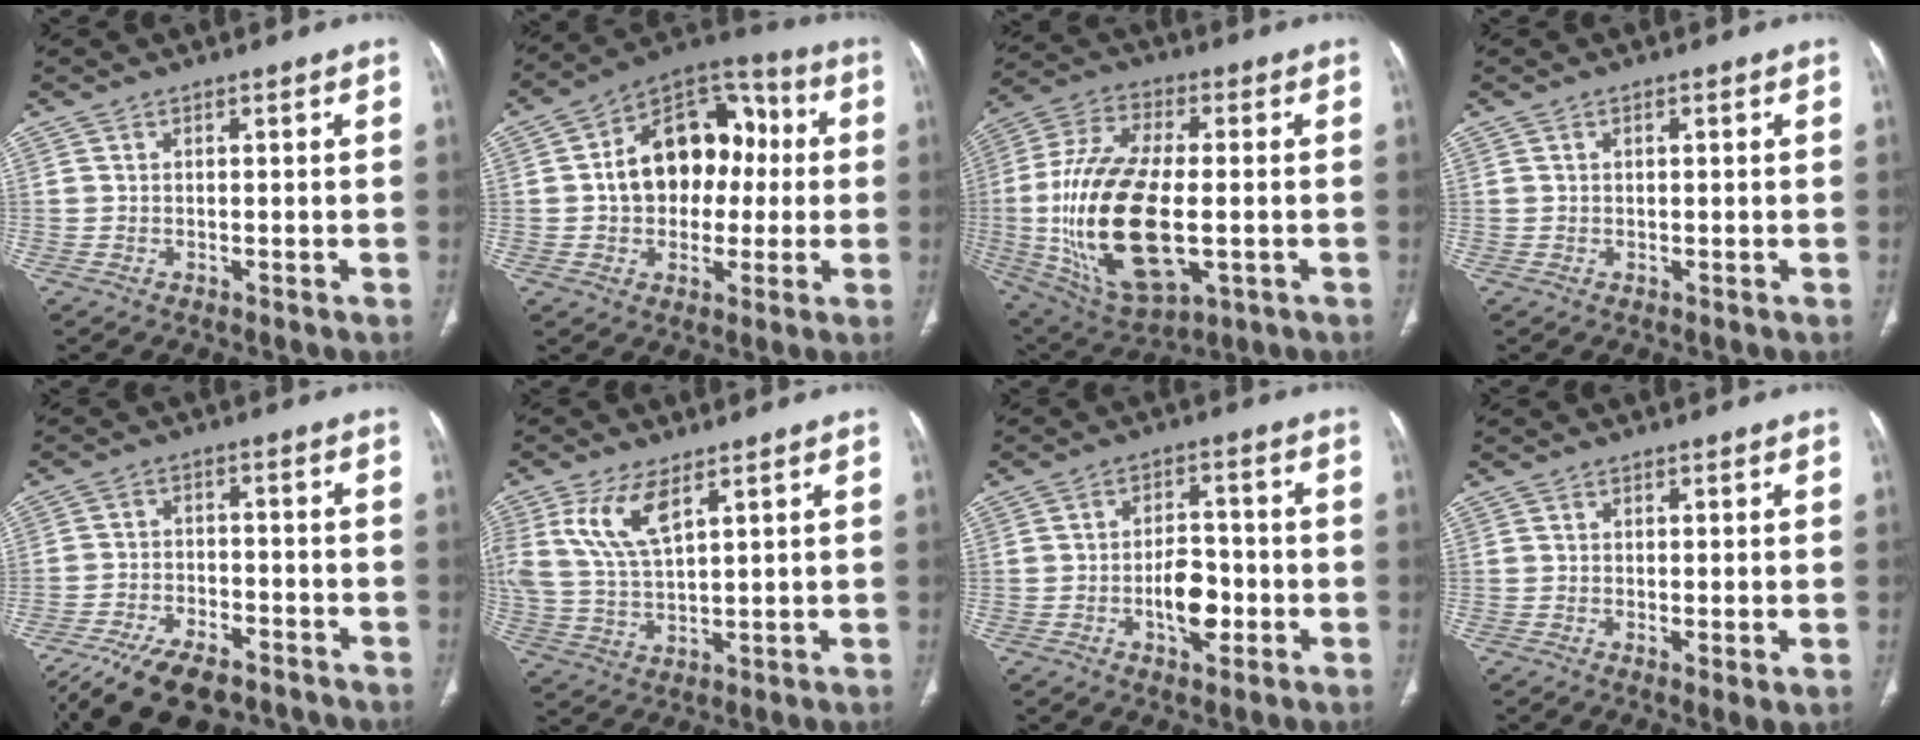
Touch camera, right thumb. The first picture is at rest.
{"total": 17.9, "force": [0.9, 12.7, 12.6], "torque": [-0.146, 0.039, 0.007]}
{"total": 25.6, "force": [-3.0, 12.4, 22.1], "torque": [-0.451, -0.002, -0.034]}
{"total": 0.8, "force": [0.2, 0.4, 0.6], "torque": [-0.012, 0.001, 0.004]}
{"total": 16.4, "force": [-12.1, 7.1, 8.4], "torque": [-0.164, 0.038, -0.198]}
{"total": 9.3, "force": [4.4, 3.8, 7.3], "torque": [-0.159, -0.009, 0.097]}
{"total": 7.9, "force": [-2.2, 4.5, 6.2], "torque": [-0.080, 0.019, -0.036]}
{"total": 2.4, "force": [-0.2, 0.6, 2.3], "torque": [-0.046, -0.013, -0.004]}